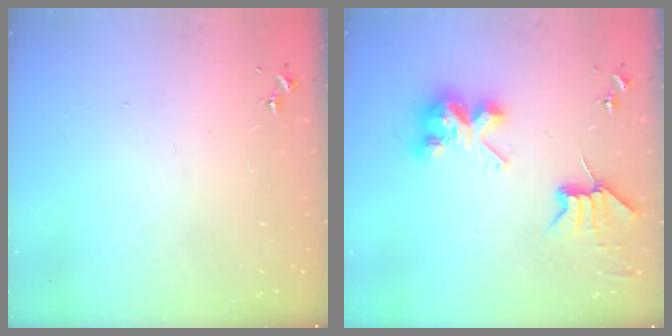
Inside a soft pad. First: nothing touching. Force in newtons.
{"total": 7.9, "press": 7.9, "slide": 0.4}